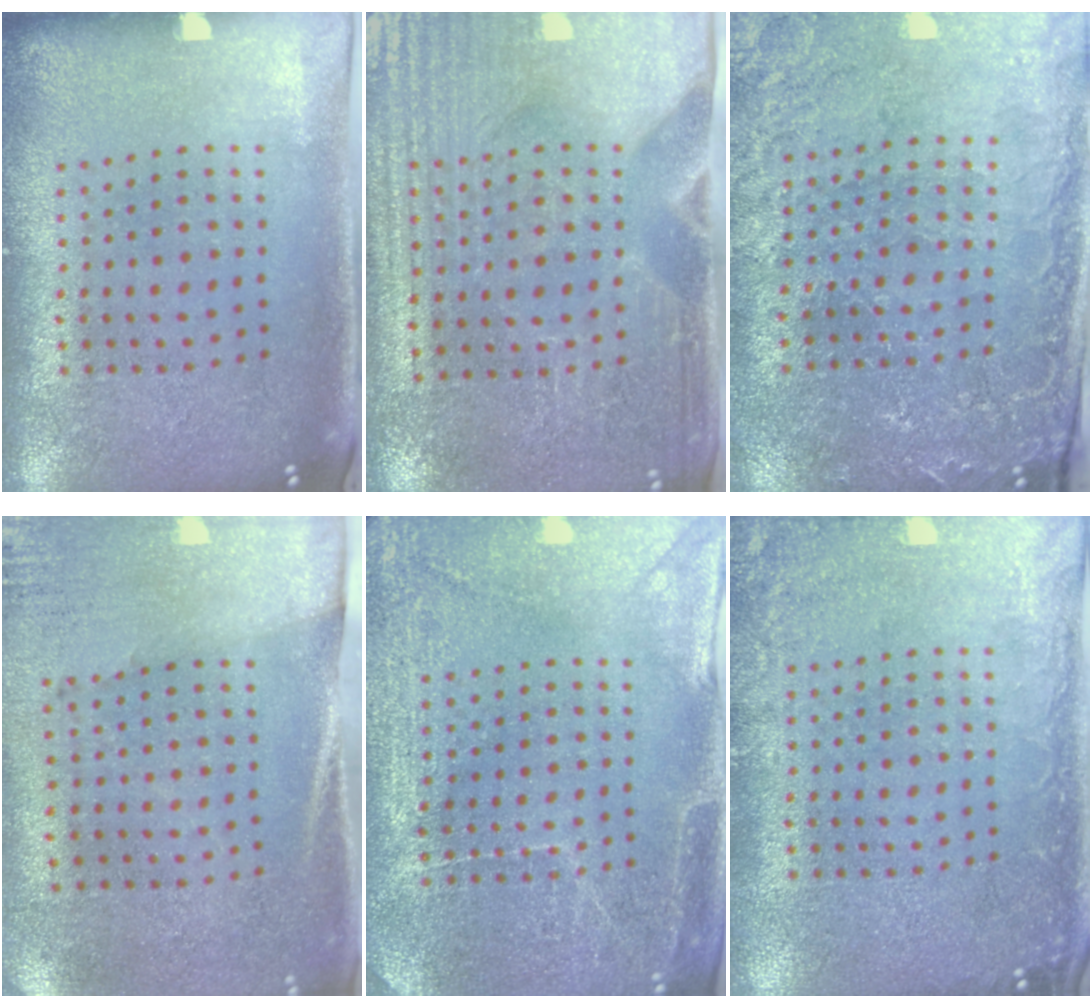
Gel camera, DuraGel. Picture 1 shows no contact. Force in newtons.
{"total": 3.5, "press": 3.3, "slide": 1.2}
{"total": 1.0, "press": 0.9, "slide": 0.3}
{"total": 2.7, "press": 2.4, "slide": 1.3}
{"total": 2.9, "press": 2.9, "slide": 0.2}
{"total": 2.4, "press": 2.4, "slide": 0.4}